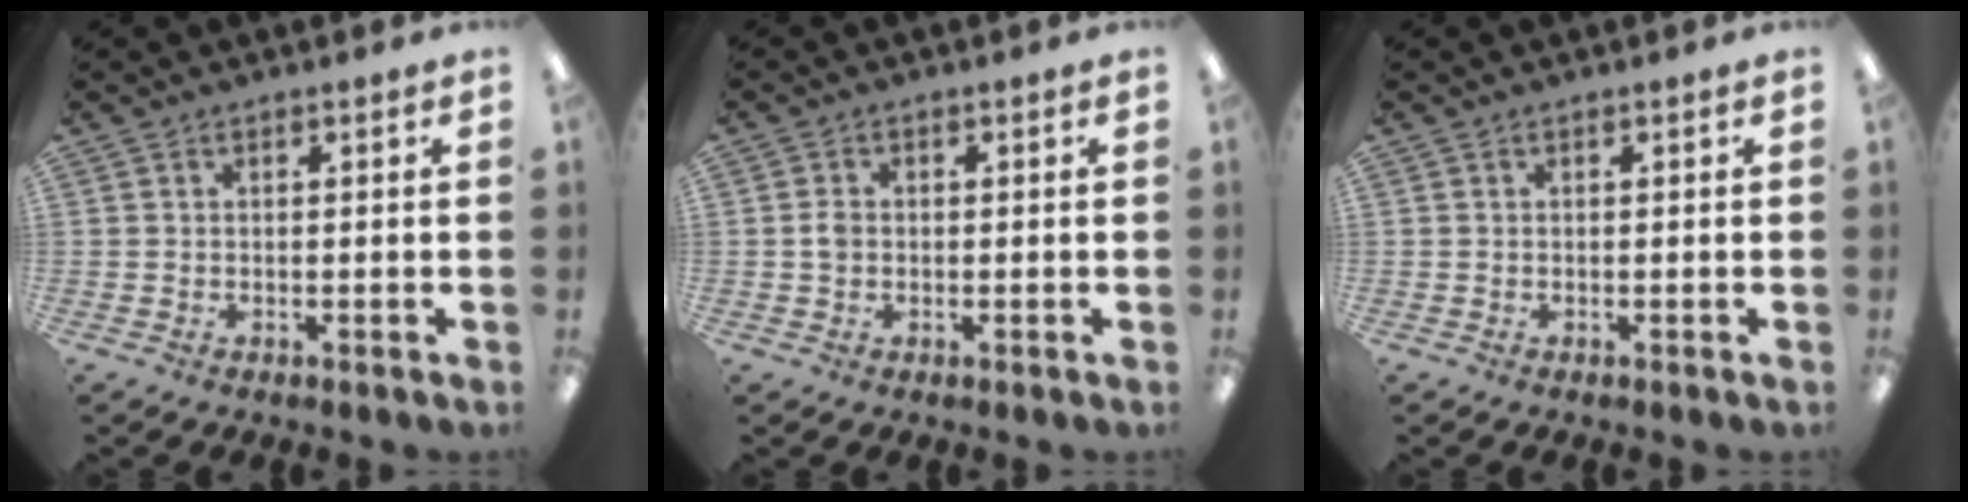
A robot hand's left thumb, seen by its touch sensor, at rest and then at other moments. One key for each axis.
{"total": 2.0, "fx": -0.1, "fy": 1.5, "fz": 1.3, "tx": -0.024, "ty": 0.005, "tz": -0.003}
{"total": 0.0}